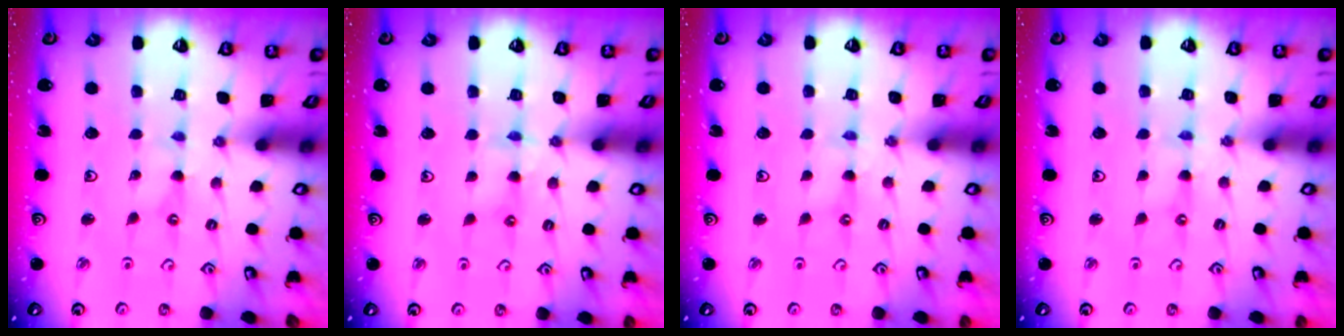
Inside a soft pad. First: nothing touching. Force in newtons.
{"total": 3.9, "press": 3.9, "slide": 0.3}
{"total": 0.0}
{"total": 0.0}